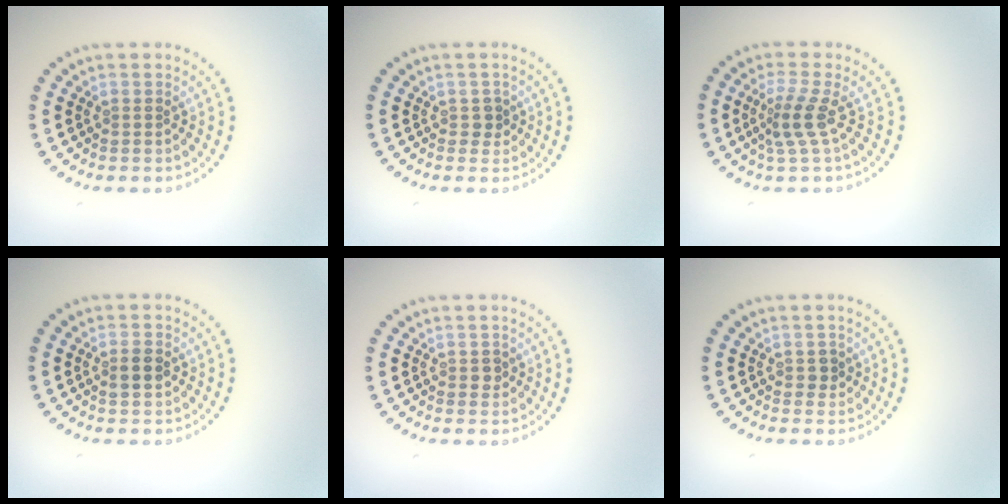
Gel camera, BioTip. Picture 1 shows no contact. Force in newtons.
{"total": 1.0, "press": 0.8, "slide": 0.5}
{"total": 2.7, "press": 1.9, "slide": 1.9}
{"total": 1.7, "press": 1.7, "slide": 0.1}
{"total": 0.8, "press": 0.8, "slide": 0.2}
{"total": 0.9, "press": 0.8, "slide": 0.4}